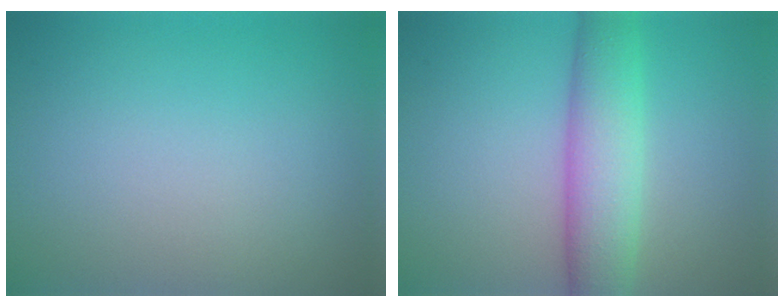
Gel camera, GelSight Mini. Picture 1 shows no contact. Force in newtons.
{"total": 5.7, "press": 5.7, "slide": 0.2}